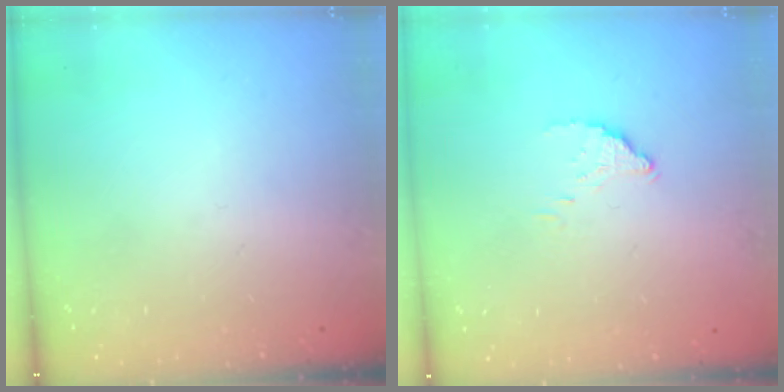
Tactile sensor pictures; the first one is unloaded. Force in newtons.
{"total": 3.3, "press": 3.3, "slide": 0.0}